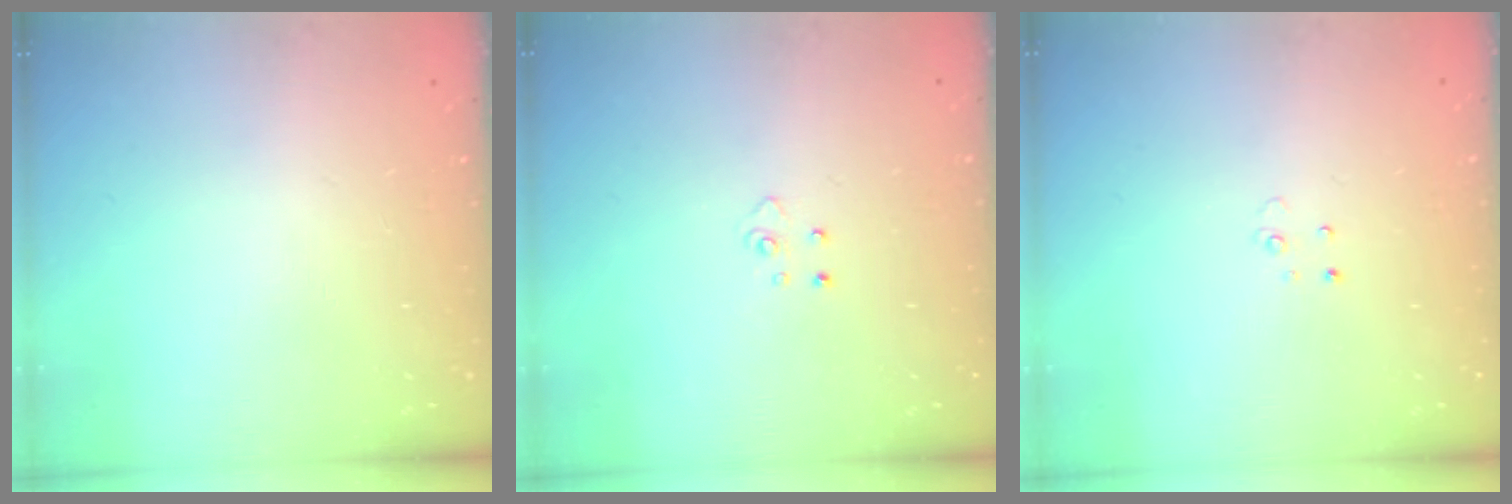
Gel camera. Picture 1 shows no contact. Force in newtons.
{"total": 3.7, "press": 3.7, "slide": 0.3}
{"total": 2.5, "press": 2.5, "slide": 0.2}